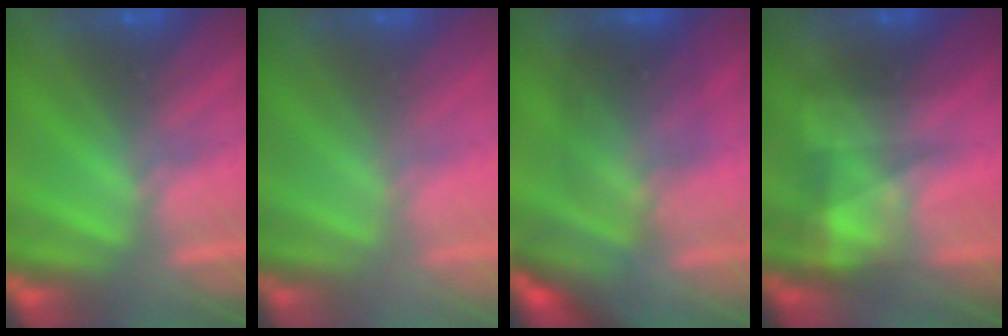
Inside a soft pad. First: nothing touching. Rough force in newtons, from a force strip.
{"total": 2.9}
{"total": 2.6}
{"total": 4.9}